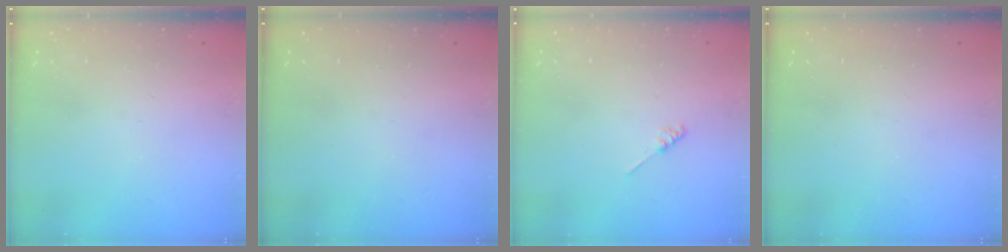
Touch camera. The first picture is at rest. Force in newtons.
{"total": 0.0}
{"total": 1.2, "press": 1.1, "slide": 0.3}
{"total": 0.0}